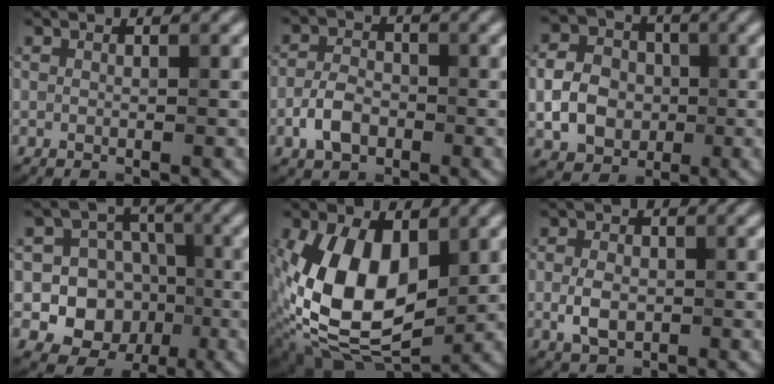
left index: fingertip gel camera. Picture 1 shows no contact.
{"total": 3.2, "force": [-1.5, 2.0, 2.1], "torque": [-0.042, 0.008, -0.032]}
{"total": 5.1, "force": [-0.9, 4.1, 2.9], "torque": [-0.059, 0.004, -0.018]}
{"total": 10.1, "force": [-1.9, 9.2, 3.5], "torque": [-0.060, 0.024, -0.055]}
{"total": 11.9, "force": [0.4, 7.1, 9.6], "torque": [-0.195, -0.006, 0.007]}
{"total": 2.8, "force": [-0.6, 1.8, 2.1], "torque": [-0.047, 0.002, -0.012]}